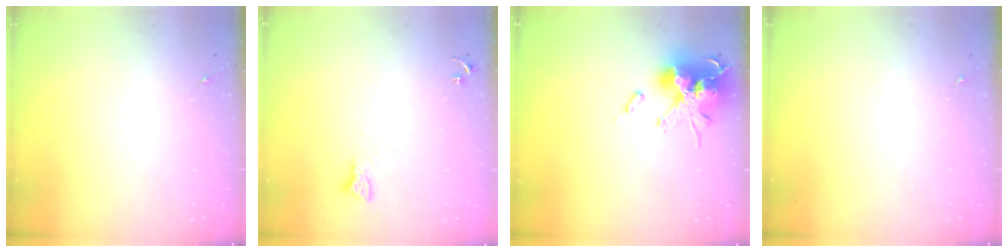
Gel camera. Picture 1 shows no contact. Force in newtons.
{"total": 2.3, "press": 2.3, "slide": 0.2}
{"total": 18.9, "press": 18.9, "slide": 0.2}
{"total": 0.0}